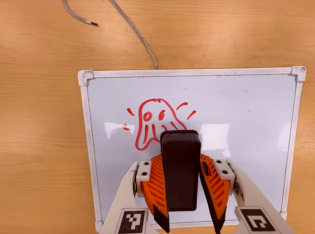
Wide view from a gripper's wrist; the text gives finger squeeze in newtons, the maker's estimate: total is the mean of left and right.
{"total": 7.9, "left": 6.6, "right": 9.1}